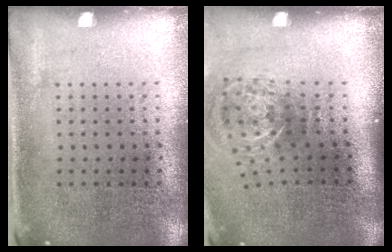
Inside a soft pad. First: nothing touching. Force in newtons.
{"total": 2.2, "press": 1.4, "slide": 1.7}